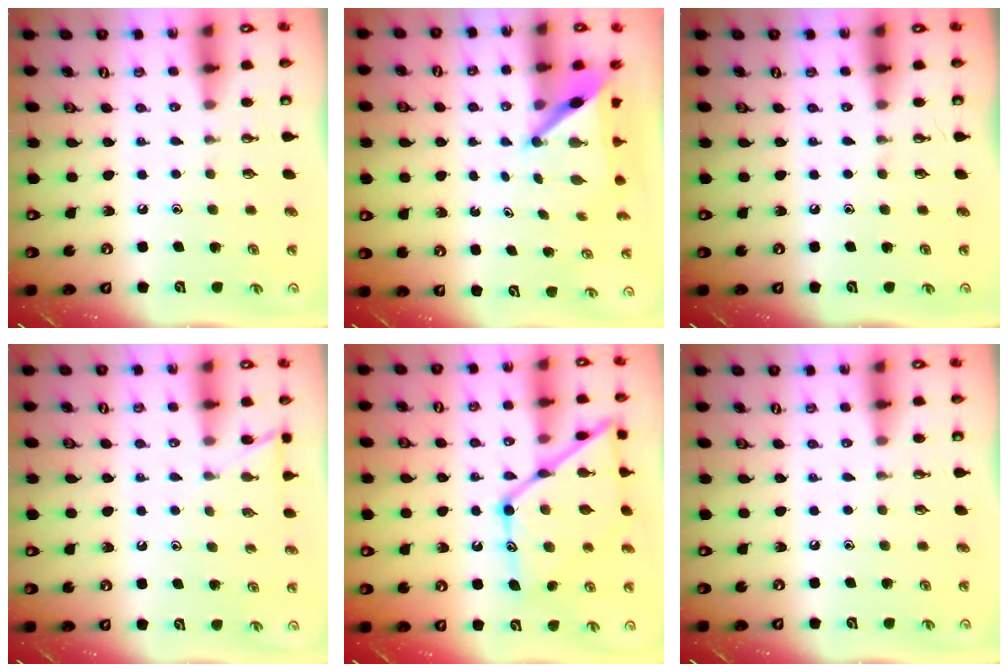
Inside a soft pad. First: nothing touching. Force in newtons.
{"total": 5.5, "press": 5.5, "slide": 0.2}
{"total": 0.0}
{"total": 5.7, "press": 5.7, "slide": 0.5}
{"total": 20.0, "press": 19.9, "slide": 1.7}
{"total": 0.0}